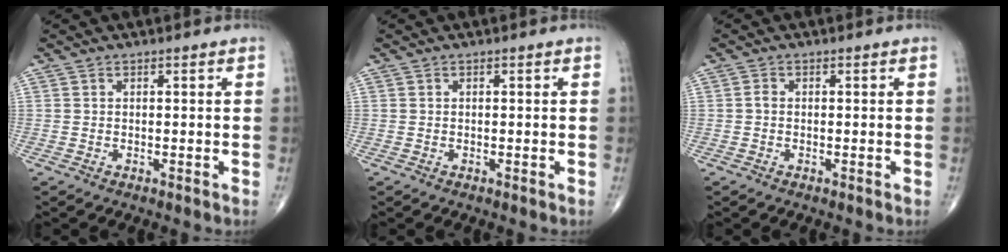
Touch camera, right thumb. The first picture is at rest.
{"total": 0.0}
{"total": 0.8, "force": [-0.2, 0.5, 0.5], "torque": [-0.008, 0.001, -0.007]}